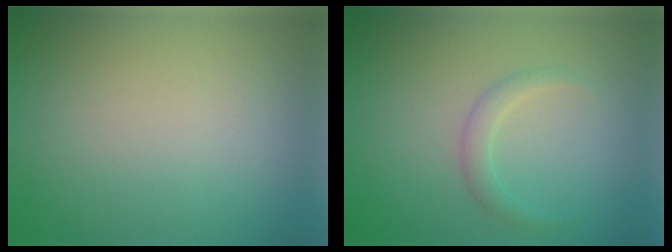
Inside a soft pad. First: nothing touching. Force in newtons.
{"total": 1.5, "press": 1.5, "slide": 0.0}